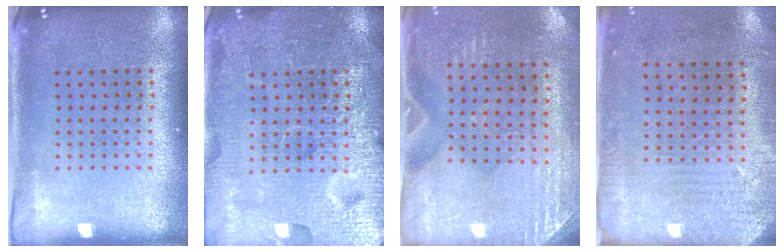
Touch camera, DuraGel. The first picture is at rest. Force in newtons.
{"total": 7.2, "press": 7.1, "slide": 1.0}
{"total": 3.0, "press": 2.8, "slide": 1.0}
{"total": 2.9, "press": 2.4, "slide": 1.6}